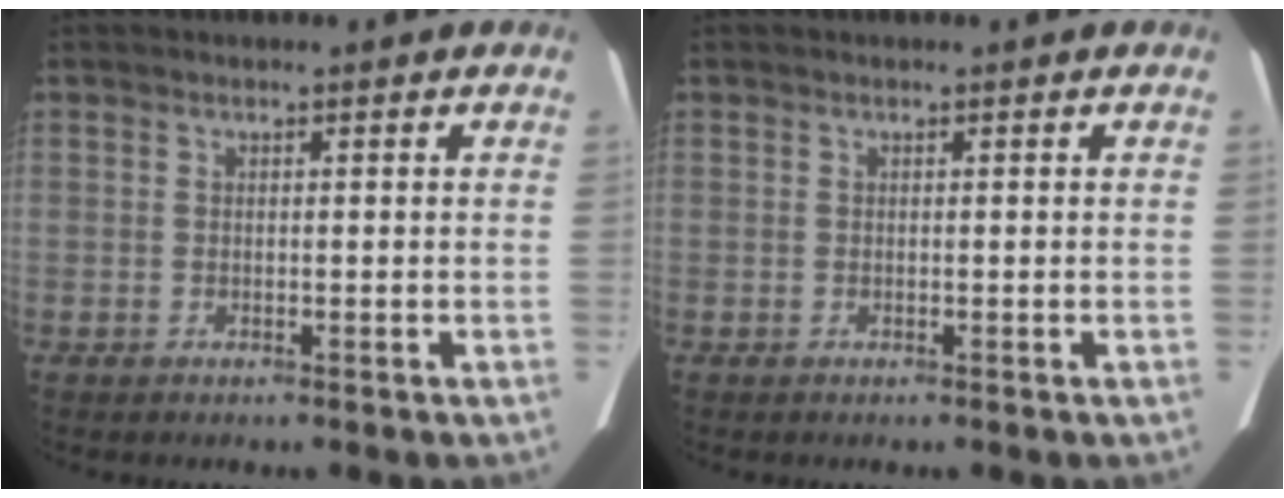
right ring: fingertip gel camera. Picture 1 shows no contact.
{"total": 0.0}